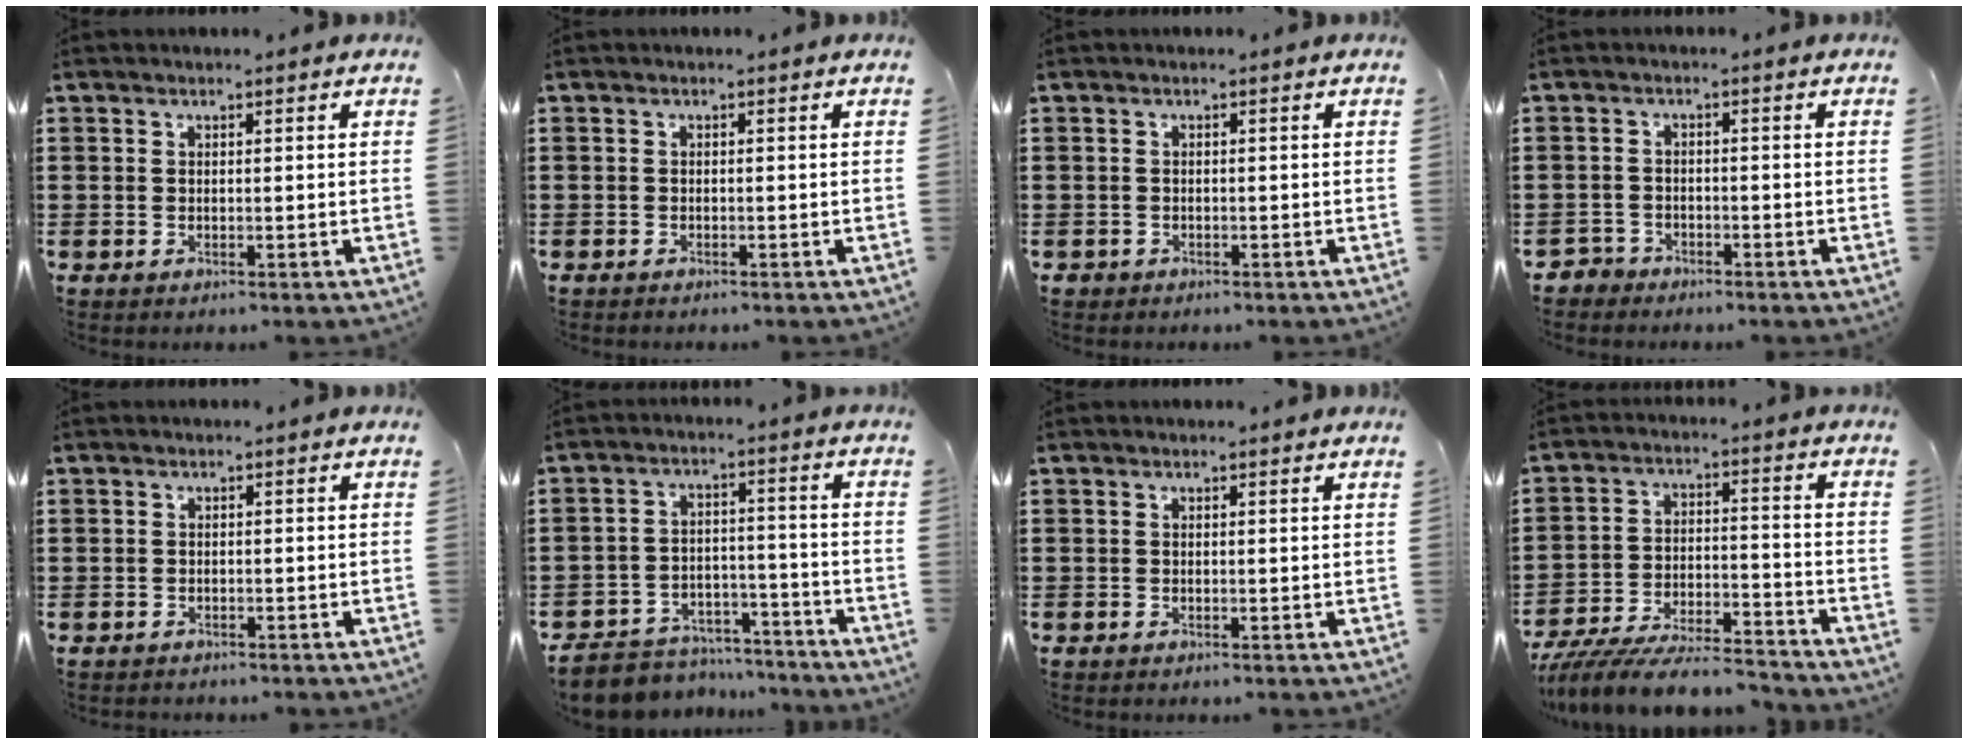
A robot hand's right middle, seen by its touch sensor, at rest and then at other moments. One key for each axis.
{"total": 0.5, "fx": -0.5, "fy": 0.1, "fz": 0.1, "tx": -0.003, "ty": -0.003, "tz": -0.010}
{"total": 0.8, "fx": -0.6, "fy": 0.5, "fz": 0.0, "tx": -0.004, "ty": 0.001, "tz": -0.015}
{"total": 2.2, "fx": -2.1, "fy": 0.7, "fz": -0.1, "tx": -0.014, "ty": -0.004, "tz": -0.048}
{"total": 0.7, "fx": -0.6, "fy": 0.3, "fz": -0.2, "tx": 0.002, "ty": 0.004, "tz": -0.015}
{"total": 6.3, "fx": -6.0, "fy": 1.7, "fz": 0.6, "tx": -0.014, "ty": 0.014, "tz": -0.120}
{"total": 0.0}
{"total": 8.9, "fx": -8.4, "fy": 1.0, "fz": 2.8, "tx": -0.047, "ty": 0.015, "tz": -0.162}